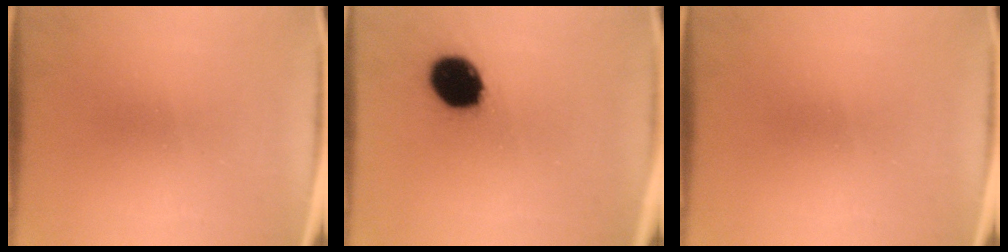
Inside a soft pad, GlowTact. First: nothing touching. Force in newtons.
{"total": 12.9}
{"total": 0.0}